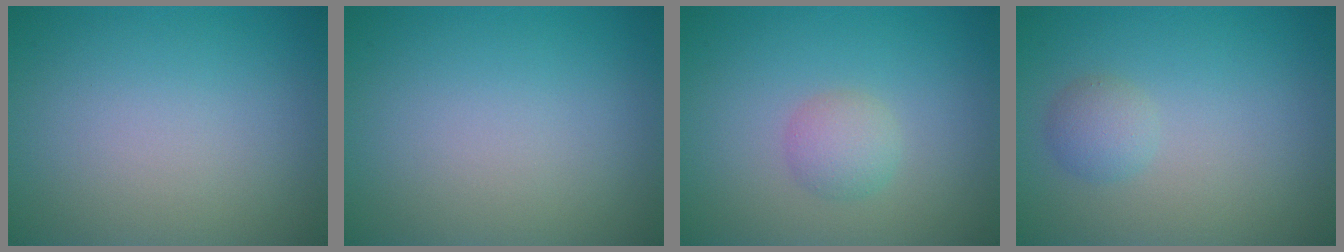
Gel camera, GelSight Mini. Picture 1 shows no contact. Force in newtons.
{"total": 0.0}
{"total": 1.9, "press": 1.9, "slide": 0.0}
{"total": 1.6, "press": 1.6, "slide": 0.1}